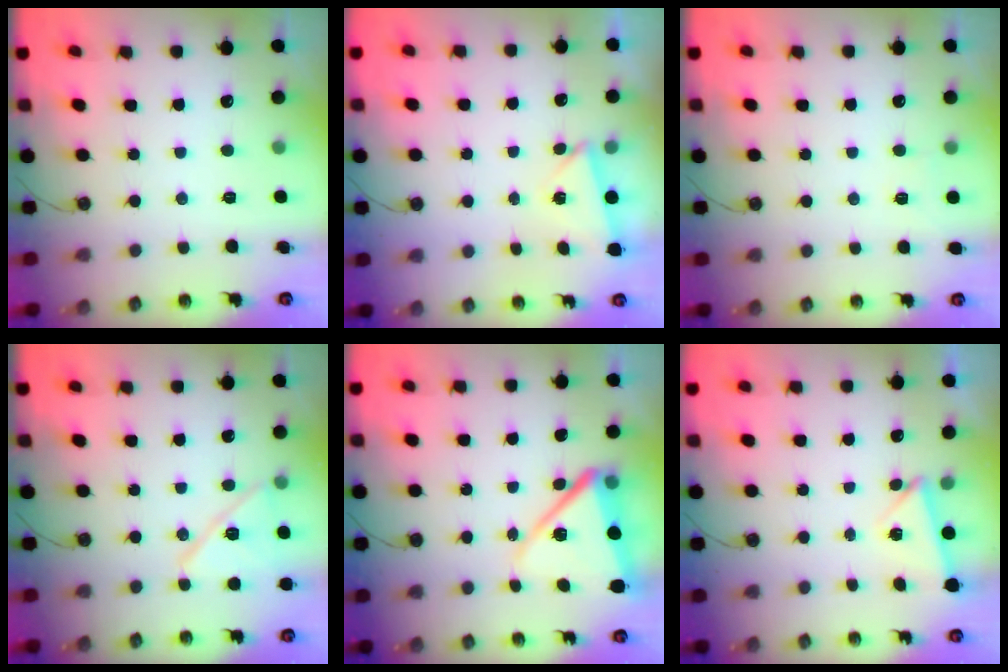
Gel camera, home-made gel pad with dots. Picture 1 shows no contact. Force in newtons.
{"total": 2.0, "press": 1.9, "slide": 0.7}
{"total": 2.9, "press": 2.9, "slide": 0.7}
{"total": 12.9, "press": 12.9, "slide": 0.4}
{"total": 13.0, "press": 12.9, "slide": 1.4}
{"total": 2.3, "press": 2.1, "slide": 1.0}